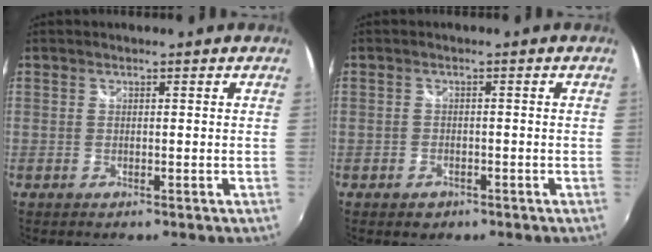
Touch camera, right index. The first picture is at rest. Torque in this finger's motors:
{"motor_torque": [0.22, -0.20, -0.01, 0.00]}